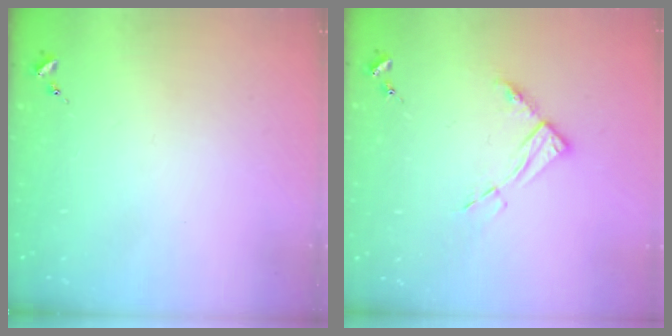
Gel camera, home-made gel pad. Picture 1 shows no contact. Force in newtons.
{"total": 8.7, "press": 8.6, "slide": 0.9}